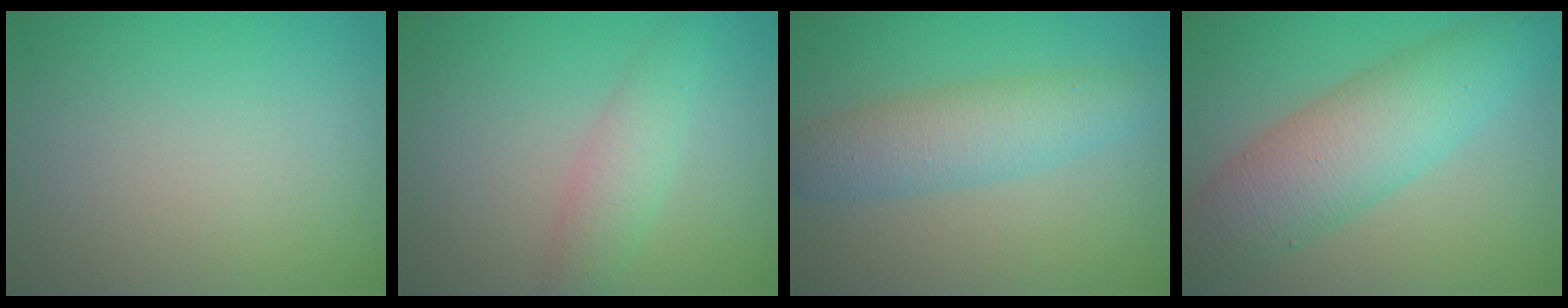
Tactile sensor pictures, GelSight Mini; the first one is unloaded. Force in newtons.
{"total": 2.9, "press": 2.9, "slide": 0.0}
{"total": 4.6, "press": 4.6, "slide": 0.1}
{"total": 7.6, "press": 7.6, "slide": 0.1}